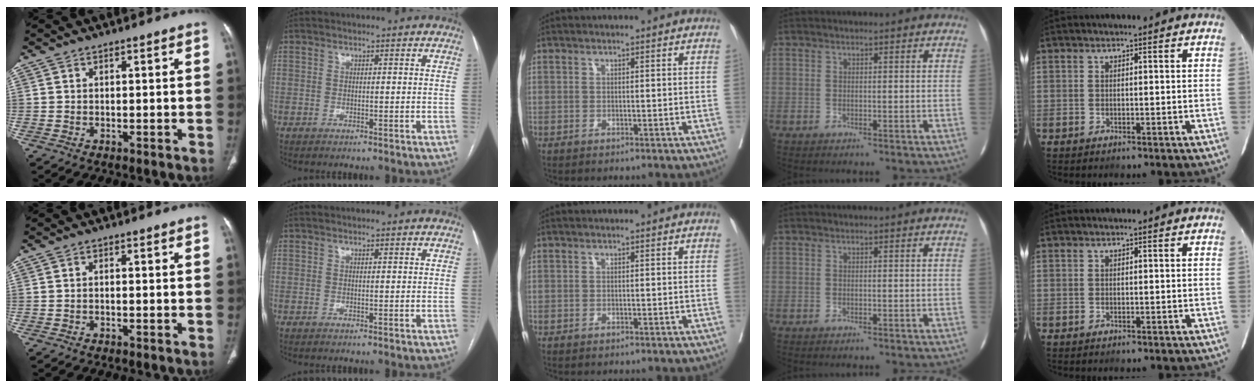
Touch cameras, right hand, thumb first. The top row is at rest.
{"thumb": {"total": 0.5, "force": [-0.2, 0.3, 0.4], "torque": [-0.005, 0.001, -0.008]}}